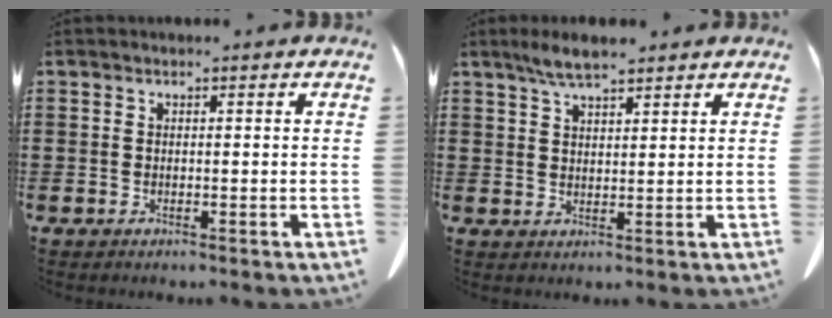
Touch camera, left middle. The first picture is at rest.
{"total": 4.3, "force": [3.3, 1.0, 2.6], "torque": [-0.059, 0.002, 0.060]}